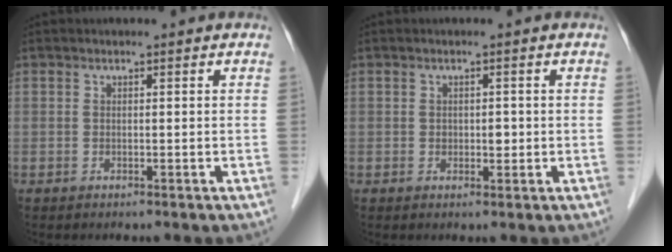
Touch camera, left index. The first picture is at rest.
{"total": 1.4, "force": [-0.3, 1.0, 0.9], "torque": [-0.013, -0.003, -0.002]}